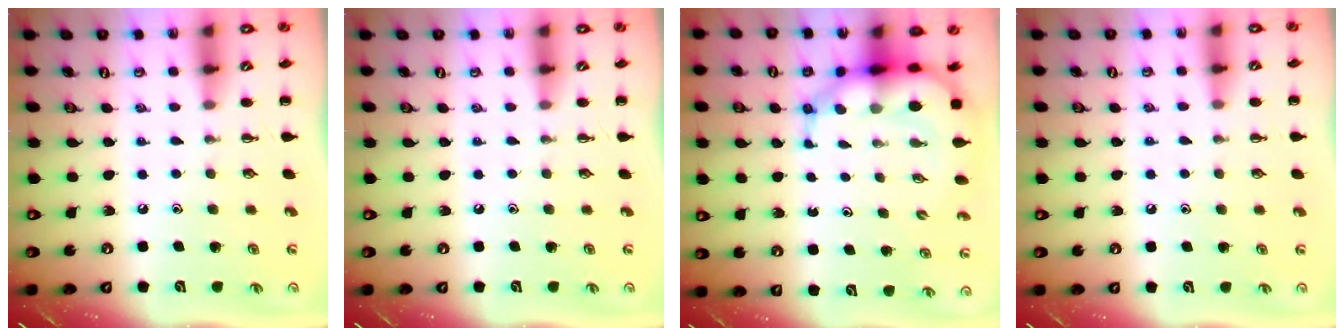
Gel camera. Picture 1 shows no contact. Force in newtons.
{"total": 0.0}
{"total": 9.6, "press": 9.2, "slide": 2.8}
{"total": 6.1, "press": 5.7, "slide": 2.0}